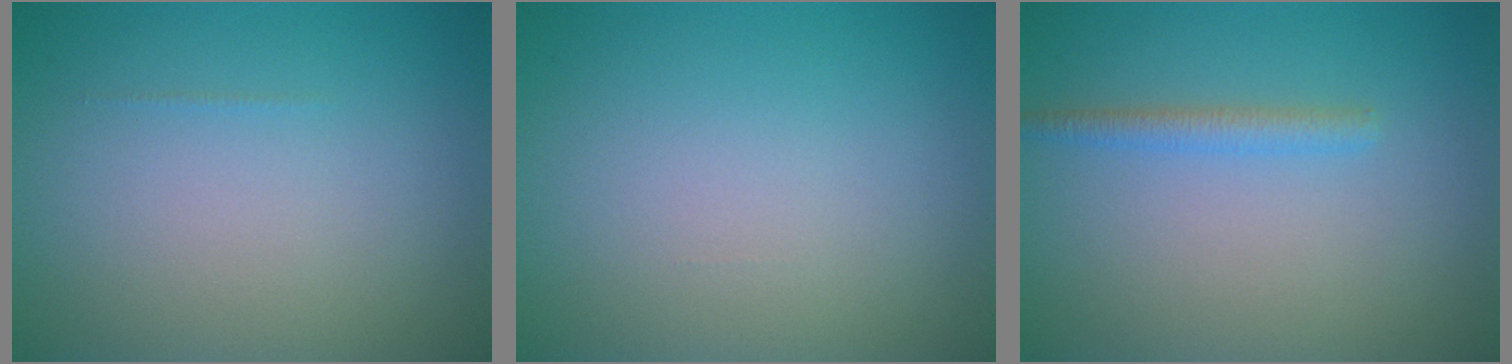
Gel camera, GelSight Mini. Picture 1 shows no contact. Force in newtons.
{"total": 0.0}
{"total": 1.6, "press": 1.6, "slide": 0.0}